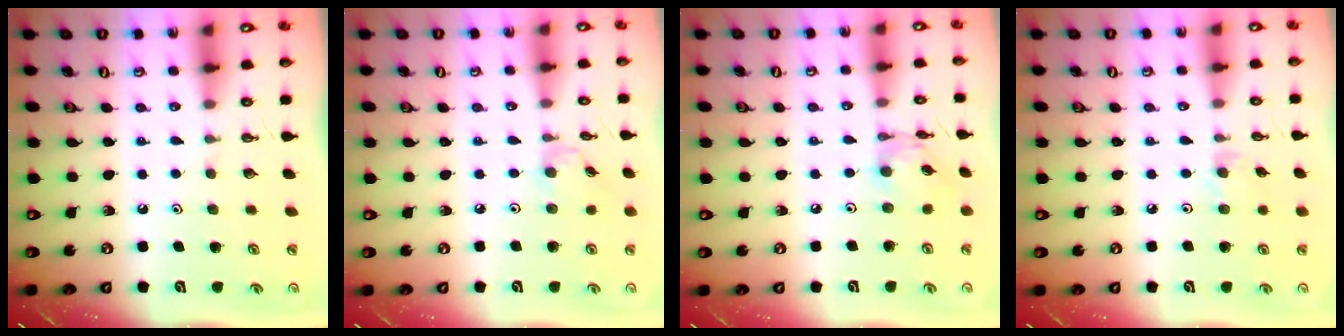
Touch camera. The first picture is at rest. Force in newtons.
{"total": 4.0, "press": 3.9, "slide": 0.5}
{"total": 5.4, "press": 5.4, "slide": 0.2}
{"total": 2.6, "press": 2.6, "slide": 0.4}